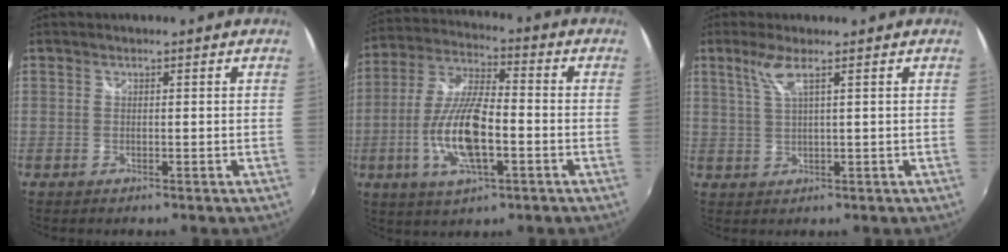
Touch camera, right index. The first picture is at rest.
{"total": 14.2, "force": [-4.0, 4.5, 12.8], "torque": [-0.266, -0.005, -0.076]}
{"total": 3.6, "force": [1.9, -0.3, 3.0], "torque": [-0.063, -0.001, 0.042]}